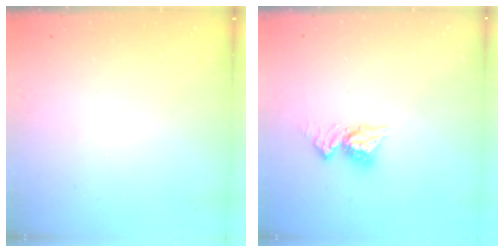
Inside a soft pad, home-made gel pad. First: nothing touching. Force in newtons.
{"total": 8.3, "press": 8.3, "slide": 0.8}